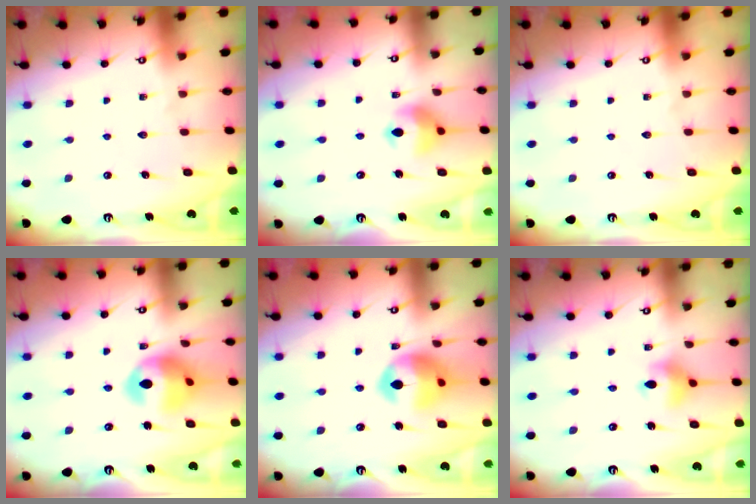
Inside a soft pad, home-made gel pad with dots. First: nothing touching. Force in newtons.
{"total": 9.8, "press": 9.7, "slide": 1.2}
{"total": 0.0}
{"total": 12.4, "press": 12.4, "slide": 1.2}
{"total": 13.2, "press": 13.0, "slide": 1.9}
{"total": 7.1, "press": 6.6, "slide": 2.5}